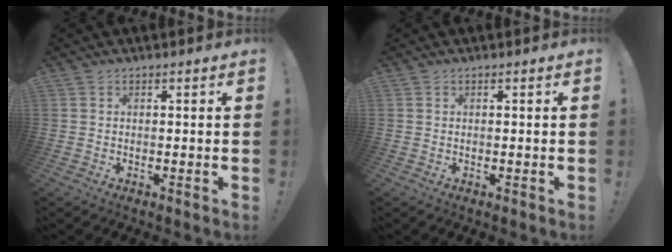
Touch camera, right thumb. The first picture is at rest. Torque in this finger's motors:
{"motor_torque": [0.00, 0.00, 0.00, 0.00, 0.00]}